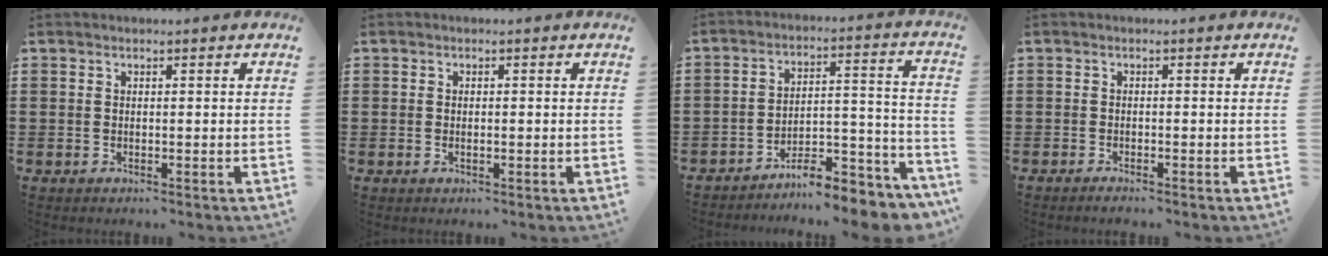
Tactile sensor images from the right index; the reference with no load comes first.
{"total": 0.8, "force": [-0.2, 0.3, 0.8], "torque": [-0.015, -0.002, -0.003]}
{"total": 8.1, "force": [-7.6, 1.3, 2.7], "torque": [-0.030, 0.023, -0.144]}
{"total": 0.9, "force": [-0.8, 0.0, 0.2], "torque": [-0.006, -0.002, -0.017]}